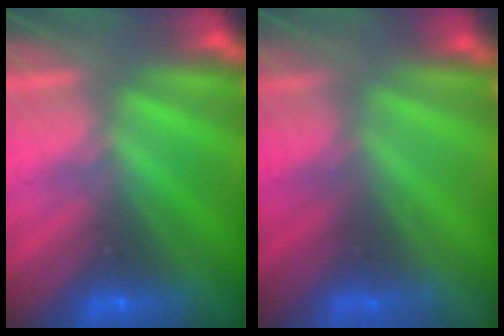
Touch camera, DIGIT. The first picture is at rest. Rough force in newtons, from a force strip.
{"total": 6.8}